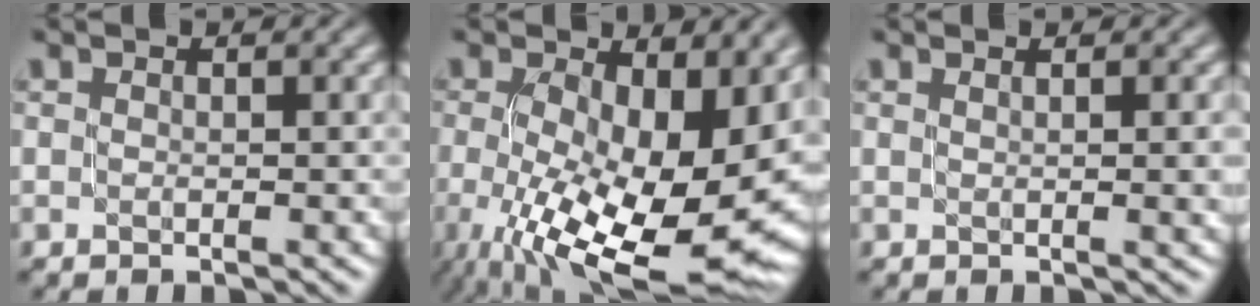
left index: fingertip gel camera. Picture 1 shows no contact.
{"total": 16.2, "force": [-3.2, 8.2, 13.6], "torque": [-0.207, -0.030, -0.032]}
{"total": 2.0, "force": [0.3, 0.6, 1.9], "torque": [-0.019, 0.004, 0.005]}